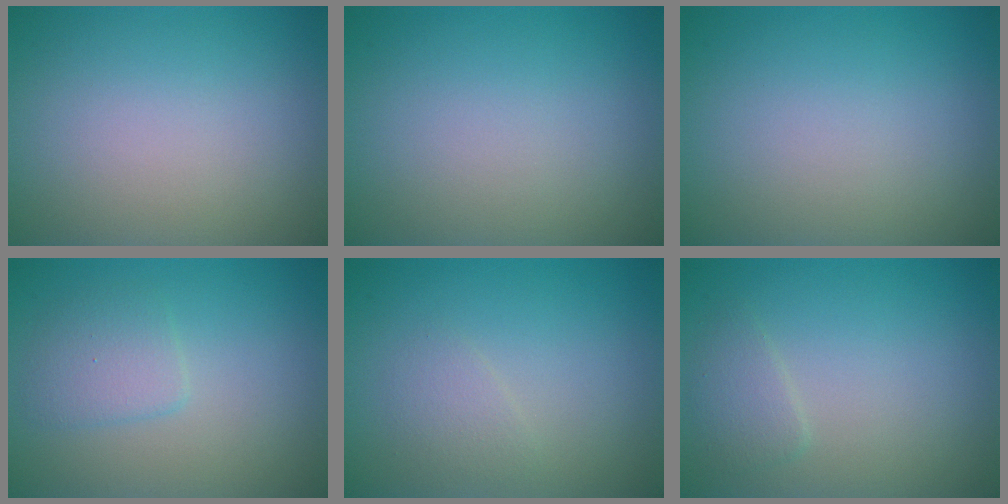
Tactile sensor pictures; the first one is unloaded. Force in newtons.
{"total": 0.0}
{"total": 0.0}
{"total": 2.2, "press": 2.2, "slide": 0.1}
{"total": 1.3, "press": 1.3, "slide": 0.0}
{"total": 1.5, "press": 1.5, "slide": 0.1}